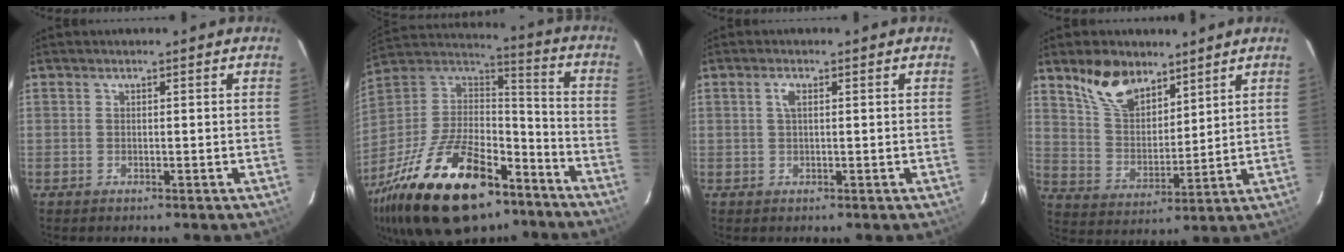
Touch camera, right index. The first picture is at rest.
{"total": 33.0, "force": [-20.7, 14.7, 21.0], "torque": [-0.415, -0.014, -0.324]}
{"total": 1.6, "force": [0.4, 0.6, 1.4], "torque": [-0.030, 0.004, 0.007]}
{"total": 11.3, "force": [8.0, 5.9, 5.4], "torque": [-0.104, 0.016, 0.159]}